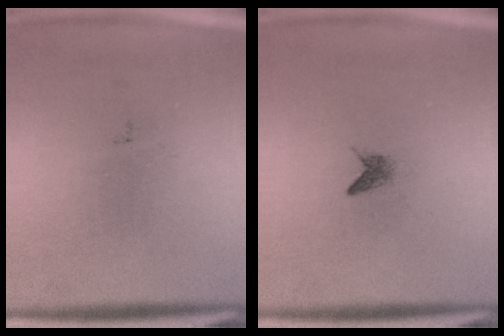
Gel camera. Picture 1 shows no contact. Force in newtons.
{"total": 1.0}